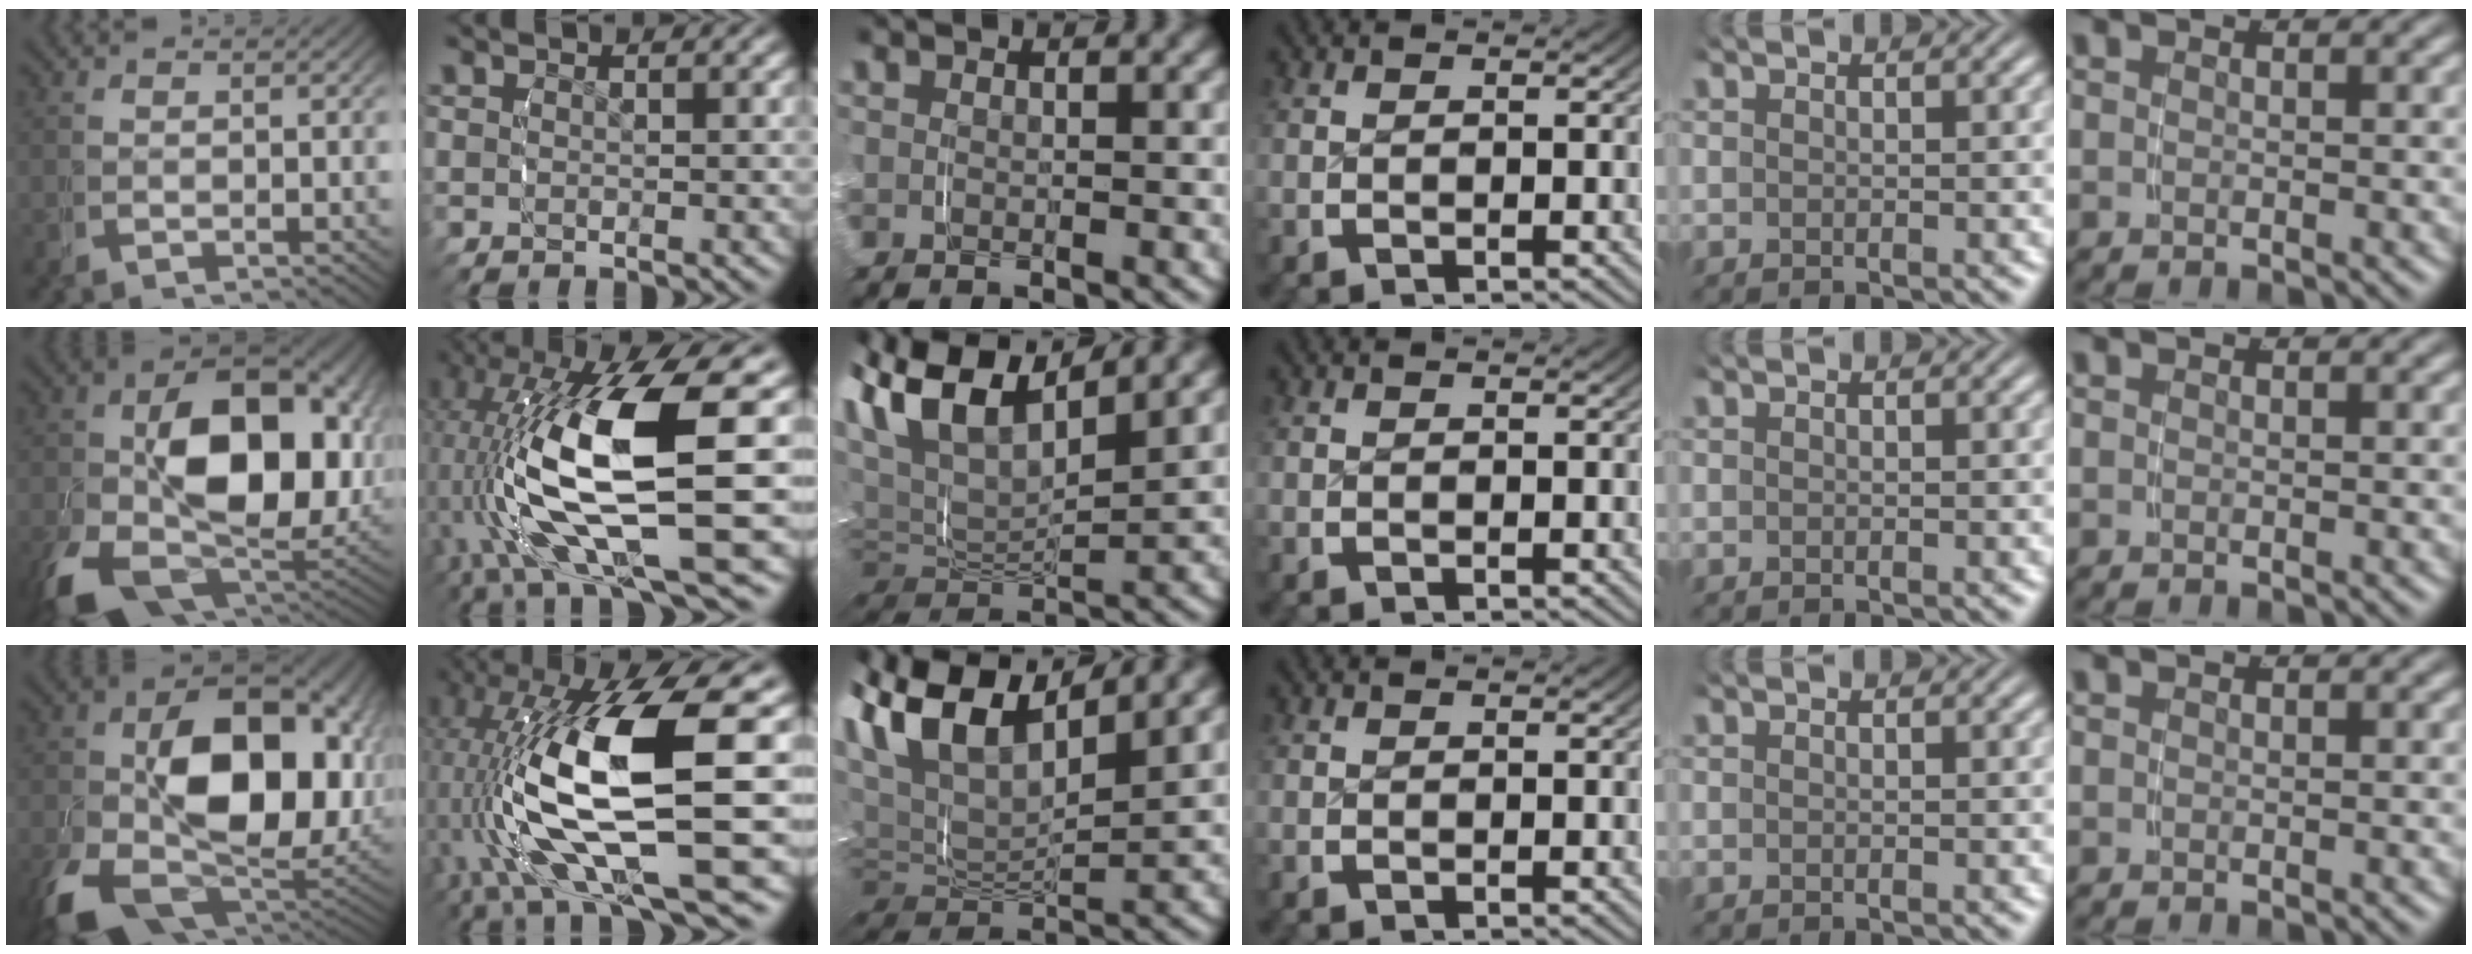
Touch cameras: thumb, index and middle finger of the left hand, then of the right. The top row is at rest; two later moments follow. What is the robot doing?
{"motion": "grasp_and_lifting", "object": "fork"}